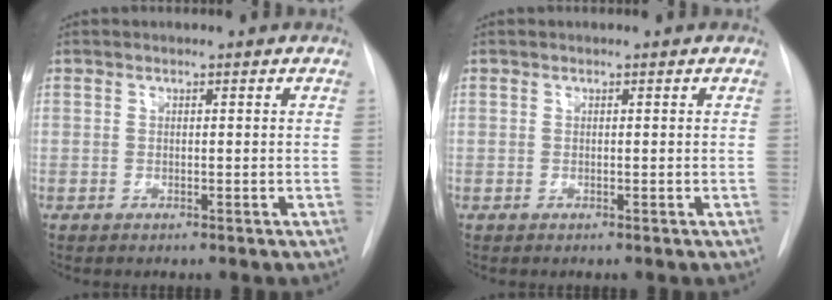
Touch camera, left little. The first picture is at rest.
{"total": 0.0}